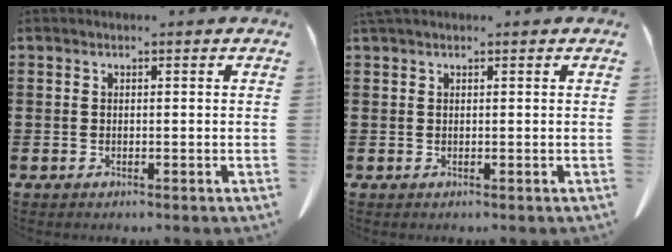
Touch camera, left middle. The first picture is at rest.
{"total": 0.7, "force": [0.5, 0.1, 0.4], "torque": [-0.010, -0.001, 0.011]}